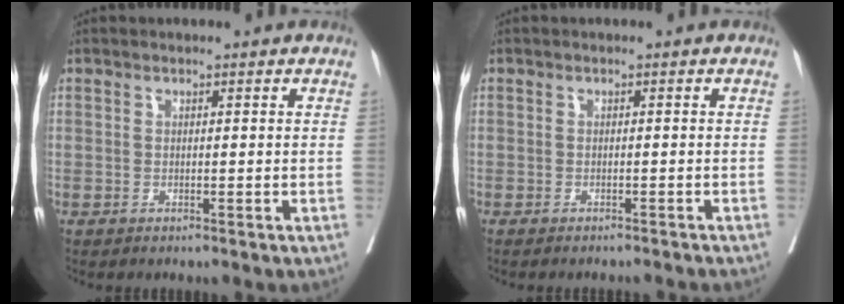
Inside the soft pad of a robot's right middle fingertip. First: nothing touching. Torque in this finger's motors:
{"motor_torque": [0.28, -0.35, 0.09, 0.02]}